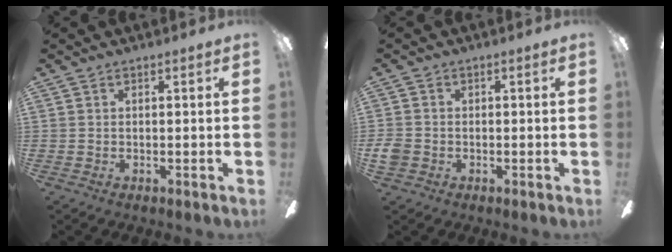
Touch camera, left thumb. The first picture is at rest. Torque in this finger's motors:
{"motor_torque": [-0.36, 0.38, -0.08, 0.26, 0.01]}